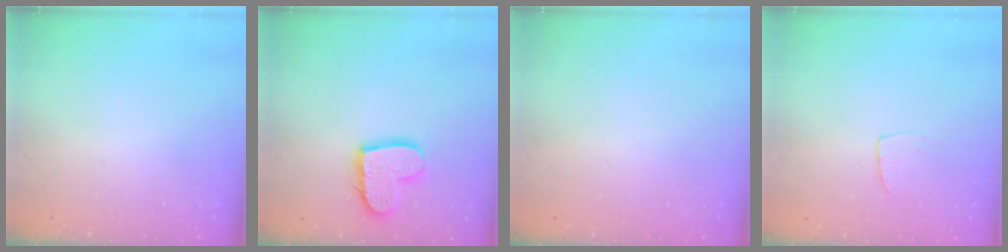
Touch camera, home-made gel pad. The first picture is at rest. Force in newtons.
{"total": 14.8, "press": 14.7, "slide": 1.3}
{"total": 0.0}
{"total": 4.0, "press": 4.0, "slide": 0.3}